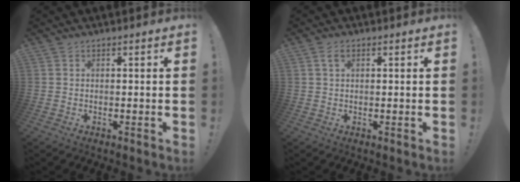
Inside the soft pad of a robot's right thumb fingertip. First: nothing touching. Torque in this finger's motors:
{"motor_torque": [-0.09, 0.77, 0.40, 0.09, 0.00]}